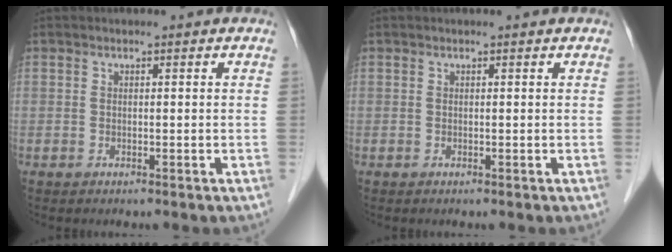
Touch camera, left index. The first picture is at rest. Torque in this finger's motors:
{"motor_torque": [0.00, 0.00, 0.00, 0.00]}